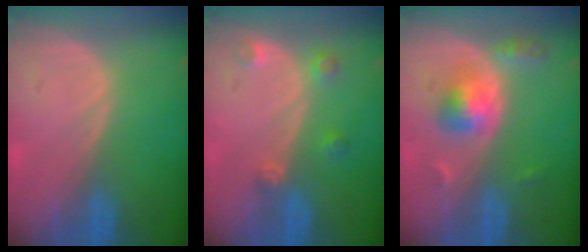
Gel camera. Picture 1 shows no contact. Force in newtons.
{"total": 2.7, "press": 2.6, "slide": 0.4}
{"total": 5.1, "press": 4.8, "slide": 1.6}